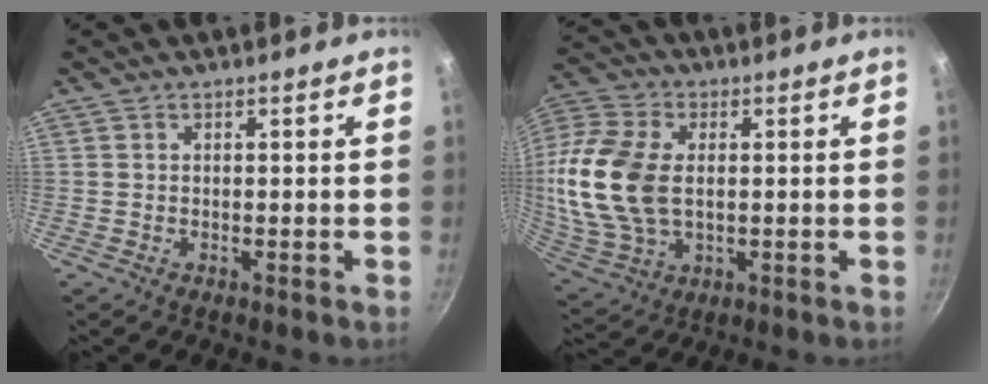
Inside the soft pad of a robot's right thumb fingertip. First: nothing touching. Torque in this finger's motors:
{"motor_torque": [-0.11, 0.75, 1.41, -0.65, 0.24]}